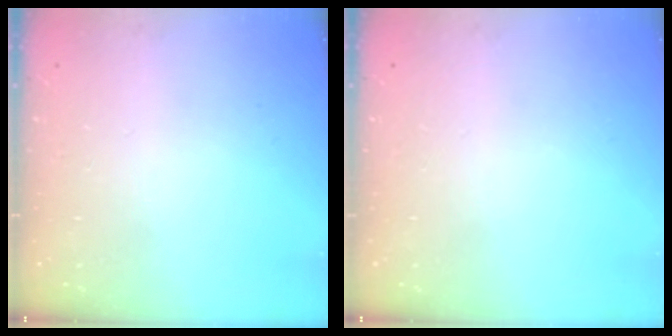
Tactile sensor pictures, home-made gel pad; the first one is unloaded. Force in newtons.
{"total": 0.0}